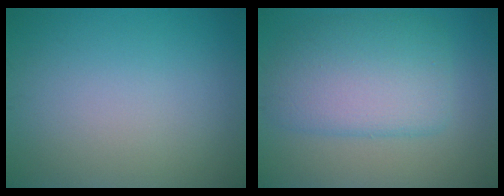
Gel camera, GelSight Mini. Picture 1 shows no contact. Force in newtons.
{"total": 6.6, "press": 6.6, "slide": 0.4}